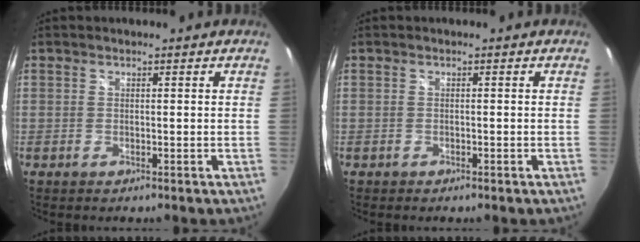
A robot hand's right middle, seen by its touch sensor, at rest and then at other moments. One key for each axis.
{"total": 0.7, "fx": -0.6, "fy": 0.2, "fz": 0.3, "tx": -0.006, "ty": 0.000, "tz": -0.009}